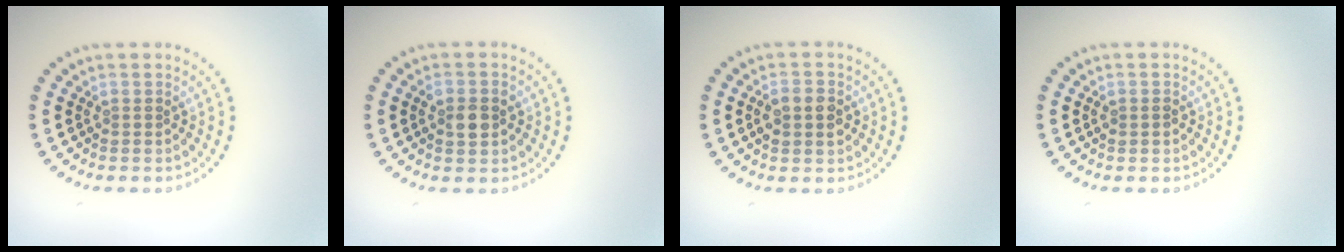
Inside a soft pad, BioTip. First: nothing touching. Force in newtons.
{"total": 2.5, "press": 2.5, "slide": 0.2}
{"total": 2.4, "press": 2.4, "slide": 0.1}
{"total": 0.8, "press": 0.8, "slide": 0.1}